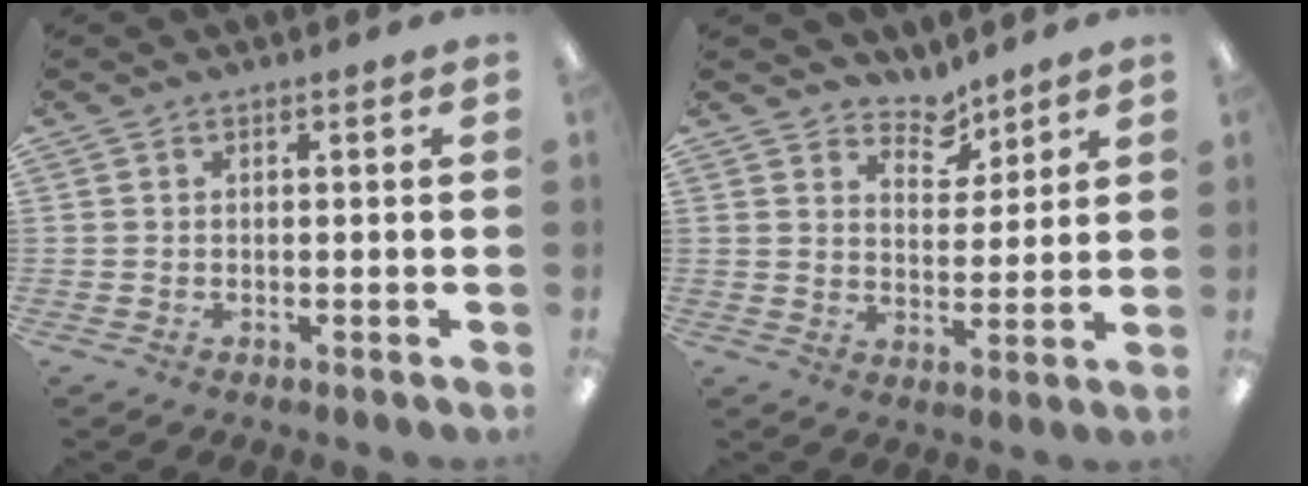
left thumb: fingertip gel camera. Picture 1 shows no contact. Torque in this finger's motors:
{"motor_torque": [0.19, 0.15, -0.14, -0.24, -0.01]}